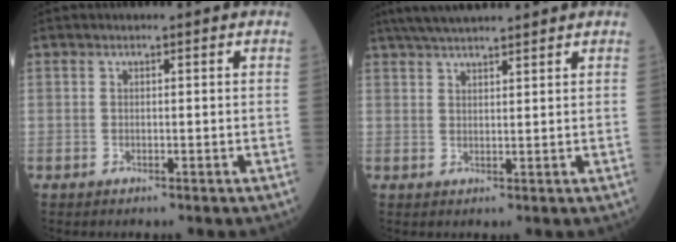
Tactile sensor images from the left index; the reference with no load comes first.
{"total": 8.2, "force": [7.2, 0.5, 3.9], "torque": [-0.067, 0.034, 0.117]}